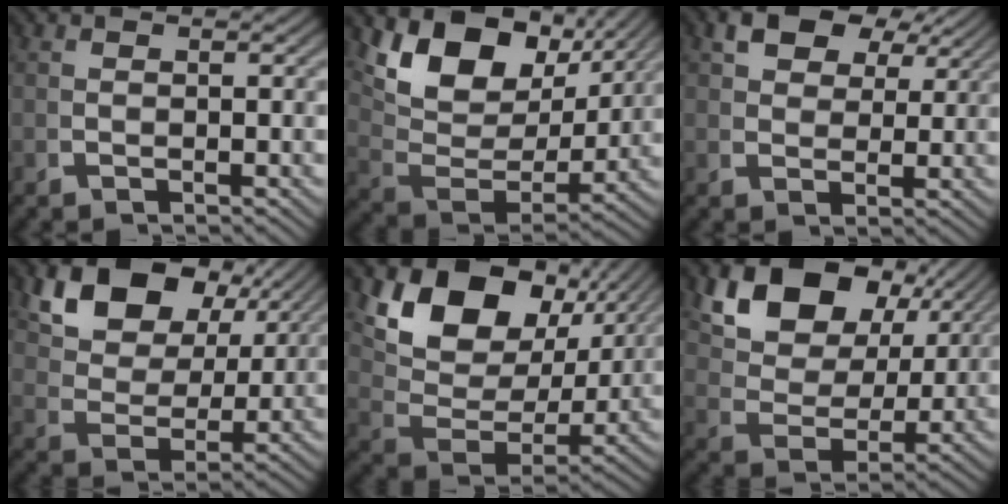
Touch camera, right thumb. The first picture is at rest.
{"total": 10.8, "force": [3.6, 6.5, 7.9], "torque": [-0.154, -0.013, 0.064]}
{"total": 5.9, "force": [4.1, 2.9, 3.1], "torque": [-0.054, 0.007, 0.073]}
{"total": 10.0, "force": [5.5, 5.4, 6.3], "torque": [-0.129, 0.004, 0.098]}
{"total": 13.6, "force": [4.8, 8.4, 9.6], "torque": [-0.181, 0.006, 0.074]}
{"total": 11.1, "force": [5.4, 6.4, 7.3], "torque": [-0.149, 0.002, 0.094]}